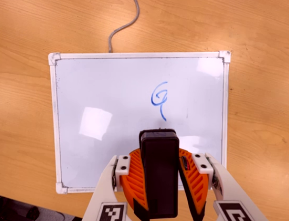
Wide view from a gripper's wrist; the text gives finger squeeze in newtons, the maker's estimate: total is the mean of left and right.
{"total": 10.0, "left": 9.4, "right": 10.6}